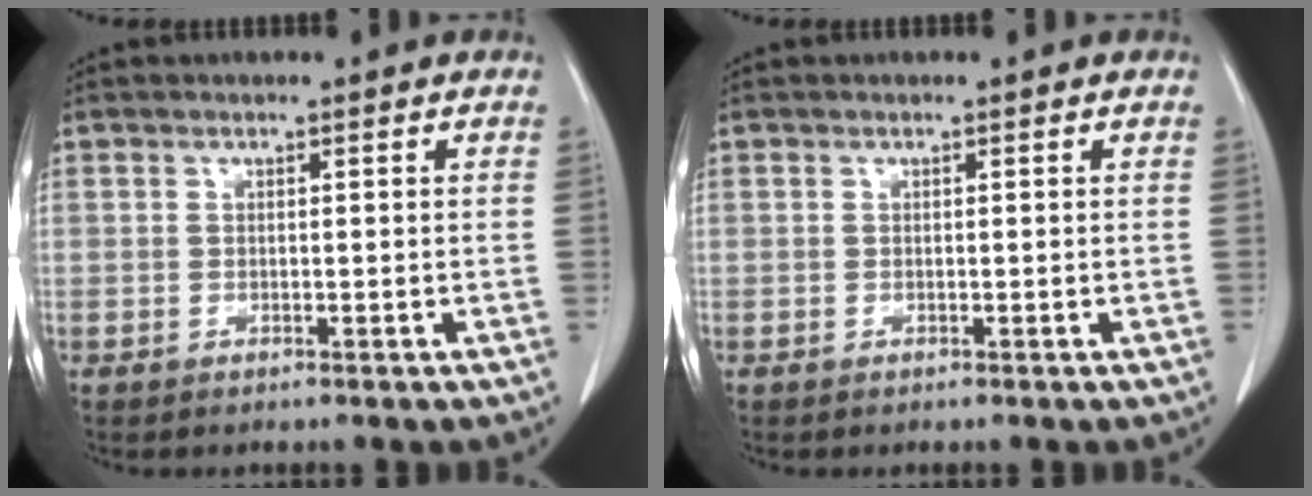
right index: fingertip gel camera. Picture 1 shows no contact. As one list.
[{"total": 0.0}]